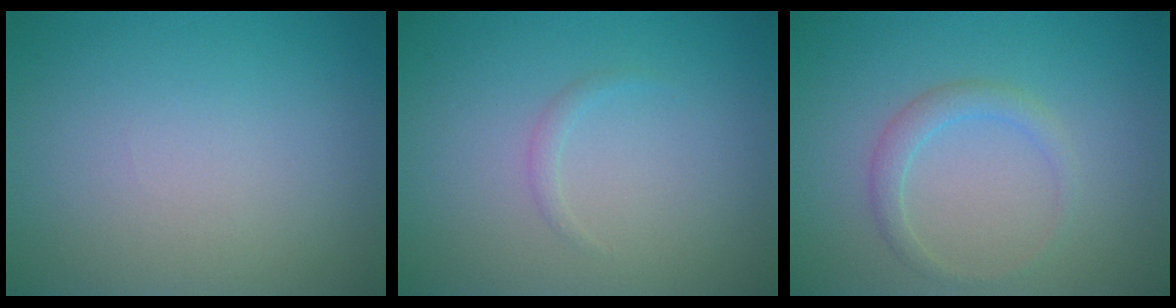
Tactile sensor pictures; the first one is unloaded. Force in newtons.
{"total": 0.7, "press": 0.7, "slide": 0.0}
{"total": 1.7, "press": 1.7, "slide": 0.2}